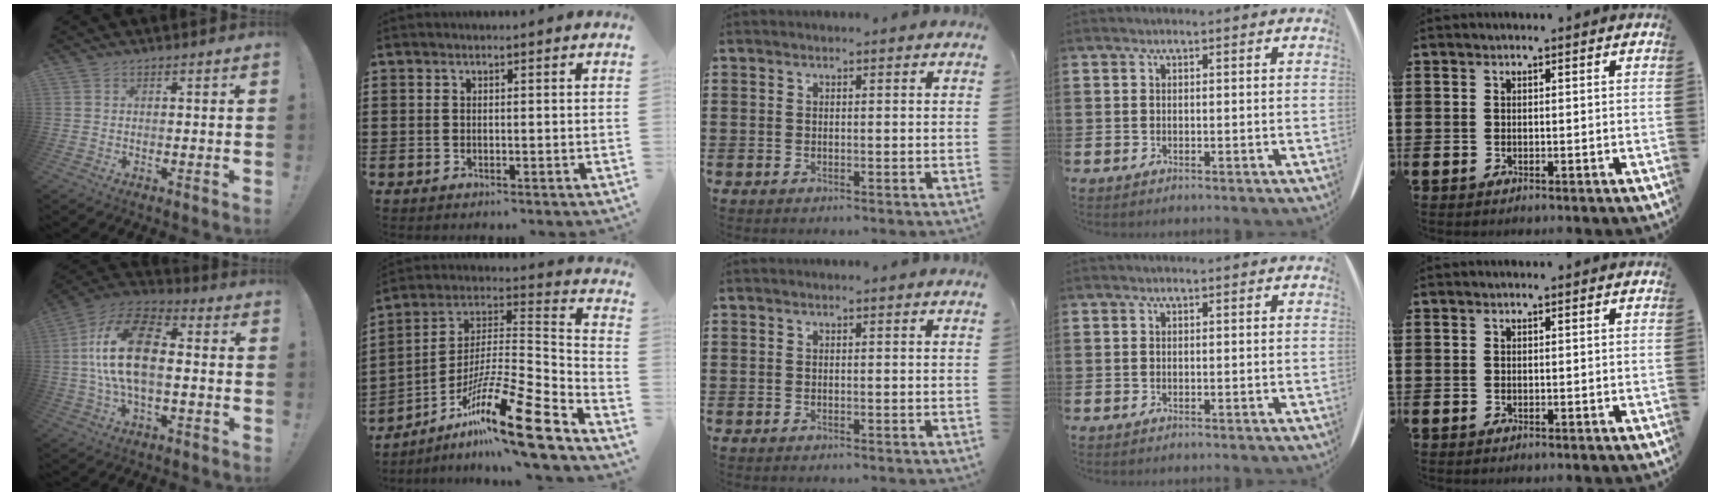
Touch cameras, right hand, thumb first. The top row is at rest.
{"thumb": {"total": 20.3, "force": [0.8, 11.7, 16.5], "torque": [-0.299, 0.018, 0.016]}, "index": {"total": 18.2, "force": [-11.7, 2.5, 13.7], "torque": [-0.213, 0.025, -0.205]}}